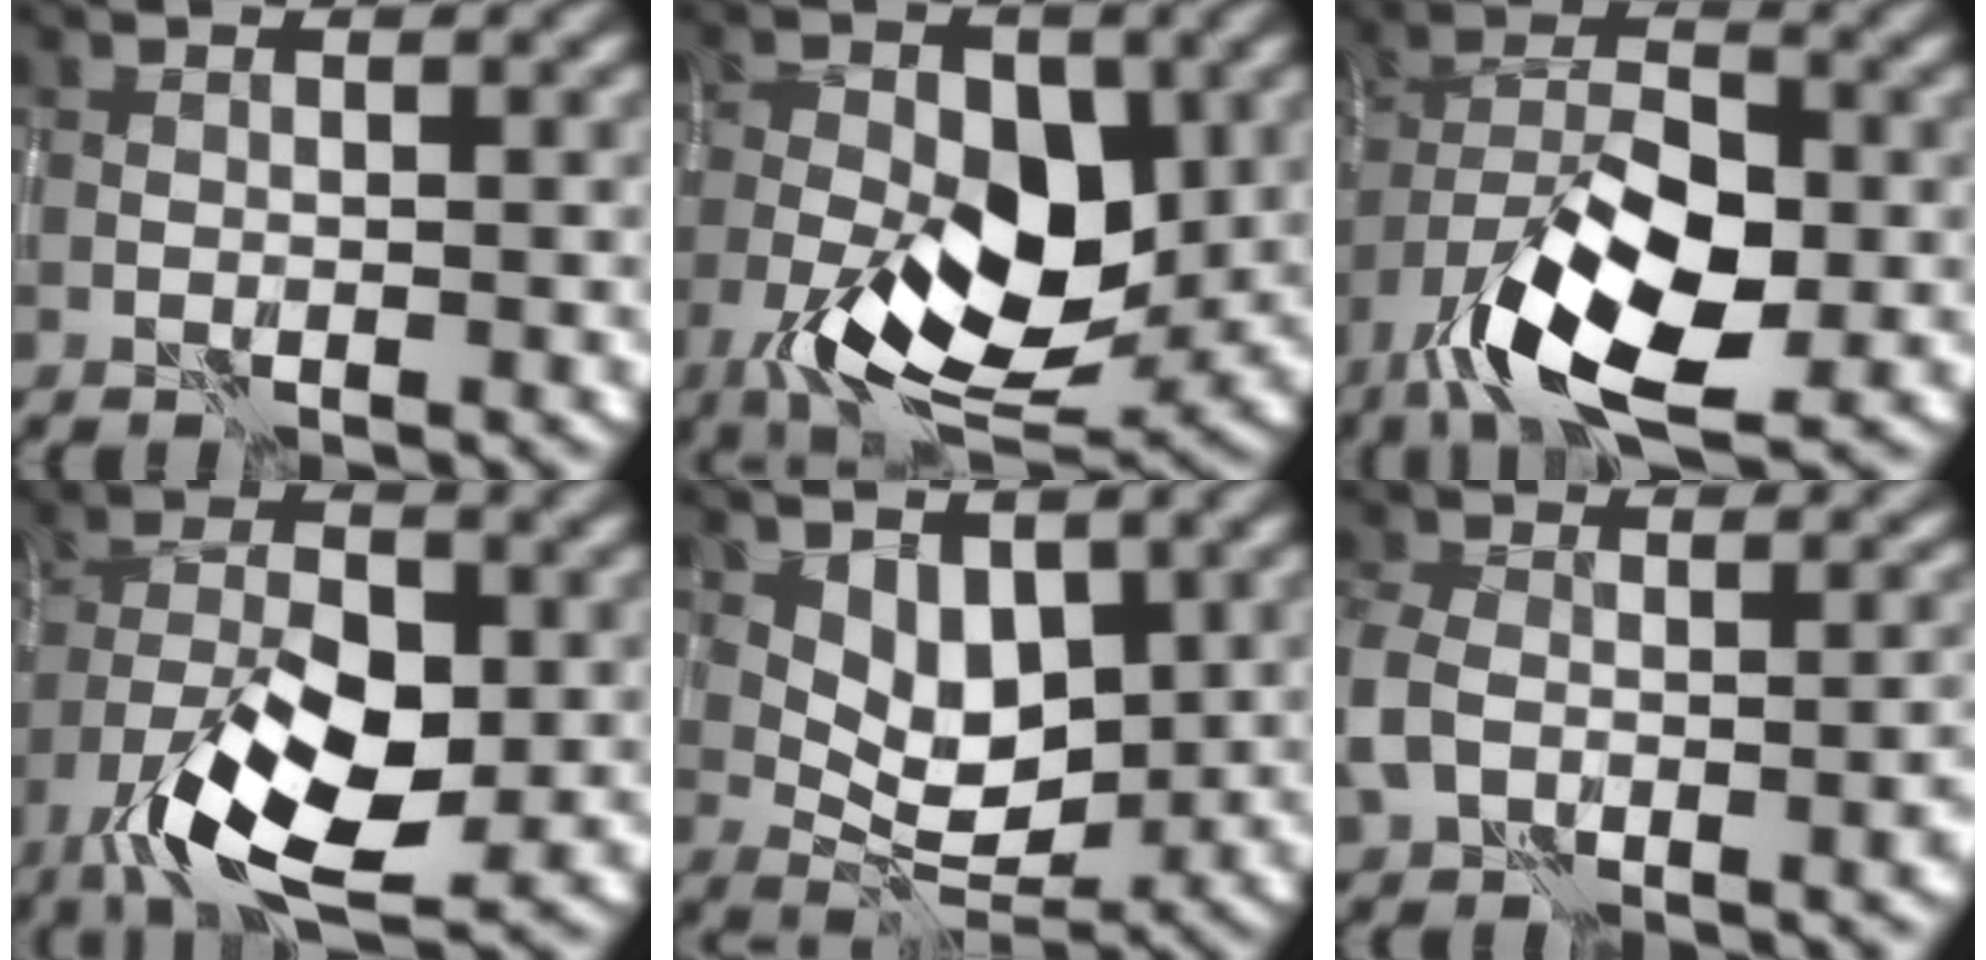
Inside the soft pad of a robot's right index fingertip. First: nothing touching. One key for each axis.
{"total": 10.1, "fx": -2.5, "fy": 5.0, "fz": 8.4, "tx": -0.145, "ty": 0.003, "tz": -0.050}
{"total": 10.4, "fx": -5.0, "fy": 4.2, "fz": 8.0, "tx": -0.149, "ty": 0.003, "tz": -0.093}
{"total": 9.4, "fx": -4.0, "fy": 3.9, "fz": 7.5, "tx": -0.144, "ty": 0.001, "tz": -0.074}
{"total": 3.7, "fx": 1.9, "fy": 2.0, "fz": 2.4, "tx": -0.037, "ty": -0.010, "tz": 0.031}
{"total": 6.9, "fx": -2.5, "fy": 4.0, "fz": 4.9, "tx": -0.099, "ty": -0.003, "tz": -0.055}